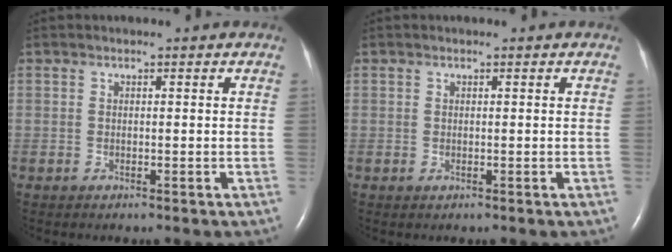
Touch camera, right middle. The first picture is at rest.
{"total": 0.0}